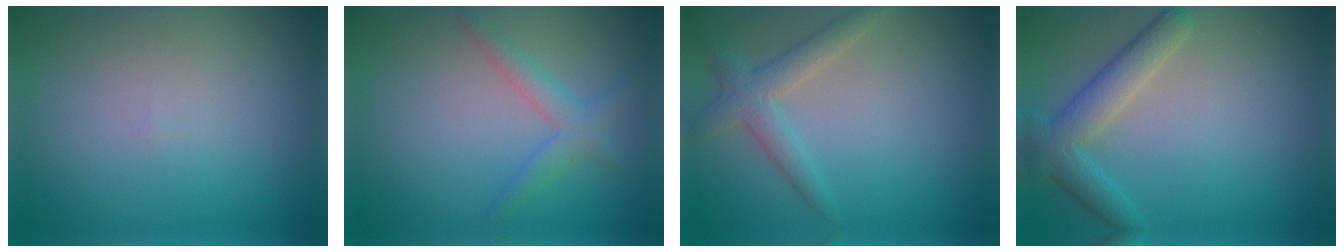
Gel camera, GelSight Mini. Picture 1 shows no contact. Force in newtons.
{"total": 2.2, "press": 2.2, "slide": 0.1}
{"total": 2.8, "press": 2.7, "slide": 0.2}
{"total": 3.7, "press": 3.7, "slide": 0.1}